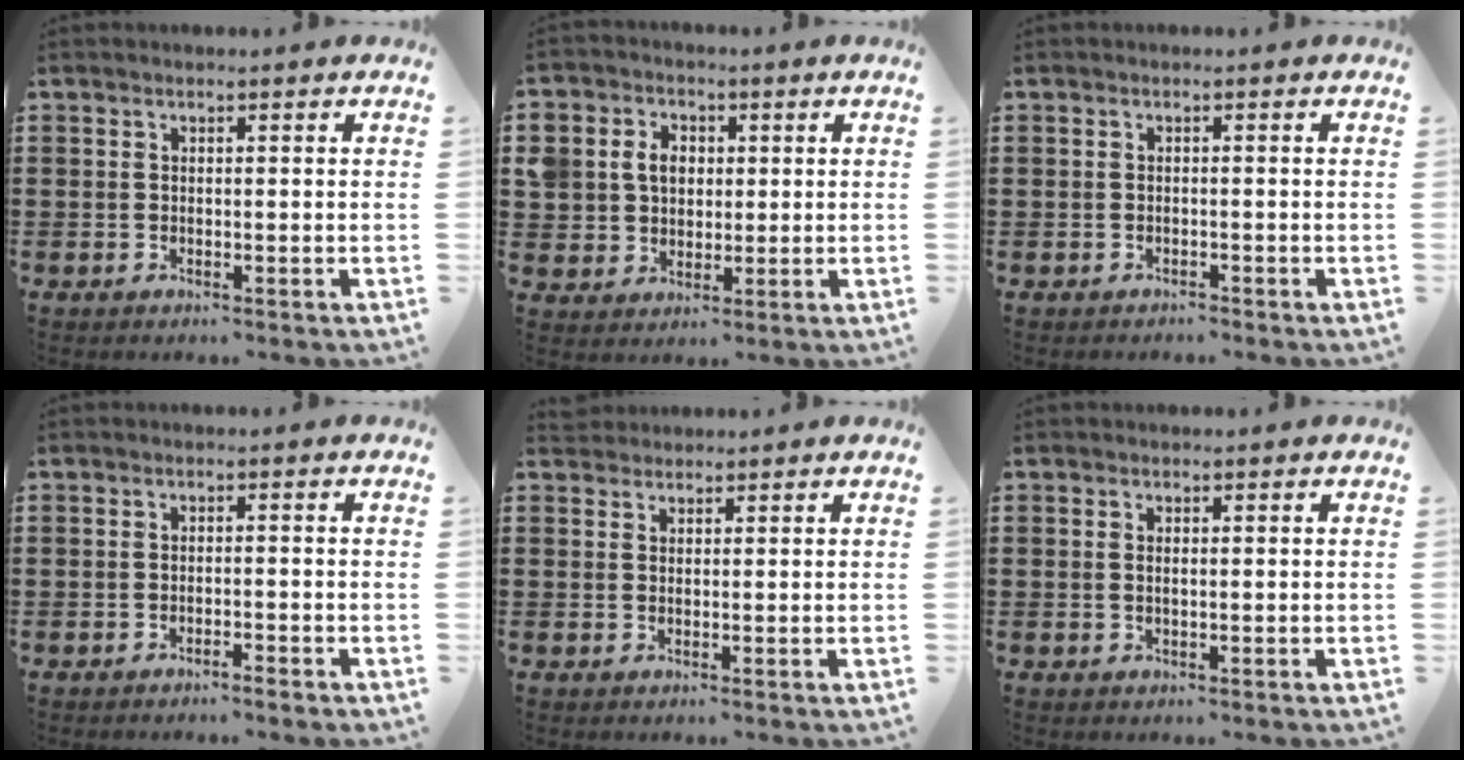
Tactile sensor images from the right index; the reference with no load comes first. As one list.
[{"total": 6.0, "force": [1.1, 5.3, 2.5], "torque": [-0.077, 0.017, 0.017]}, {"total": 0.7, "force": [-0.6, 0.2, -0.1], "torque": [0.001, 0.001, -0.014]}, {"total": 1.2, "force": [-1.1, 0.0, 0.5], "torque": [-0.011, -0.002, -0.021]}, {"total": 1.8, "force": [1.7, 0.6, -0.3], "torque": [0.001, 0.006, 0.035]}, {"total": 0.7, "force": [0.1, 0.2, 0.7], "torque": [-0.014, 0.000, 0.002]}]